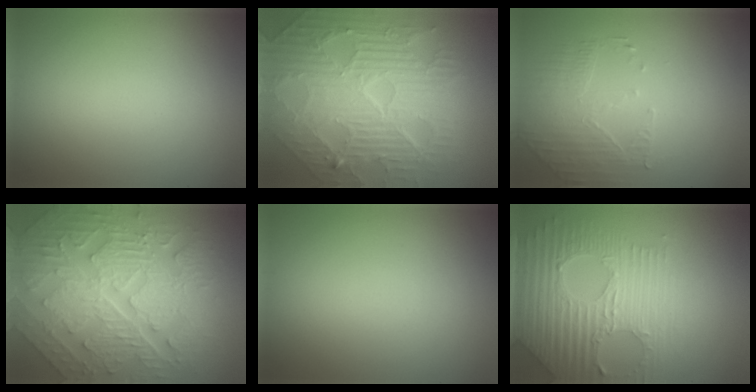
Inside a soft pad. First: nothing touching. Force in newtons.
{"total": 10.8, "press": 7.0, "slide": 8.2}
{"total": 1.9, "press": 1.5, "slide": 1.2}
{"total": 10.4, "press": 7.1, "slide": 7.6}
{"total": 0.0}
{"total": 5.9, "press": 4.8, "slide": 3.4}